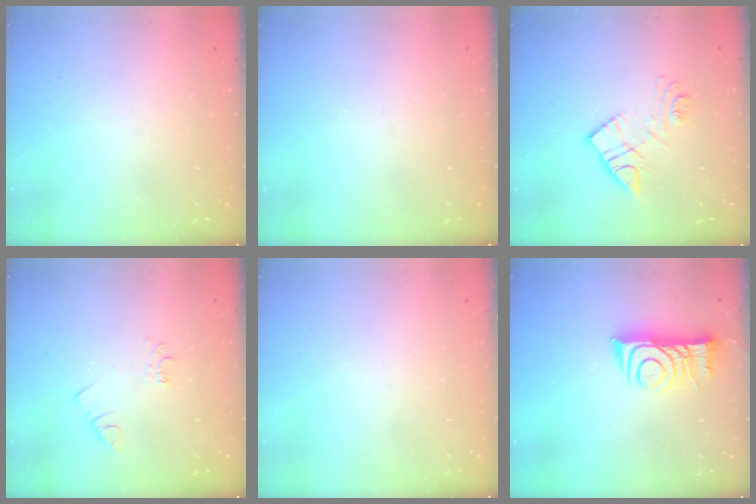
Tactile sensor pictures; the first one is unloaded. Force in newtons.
{"total": 0.0}
{"total": 10.7, "press": 10.6, "slide": 0.7}
{"total": 3.0, "press": 3.0, "slide": 0.5}
{"total": 1.6, "press": 1.5, "slide": 0.1}
{"total": 12.3, "press": 12.2, "slide": 1.1}